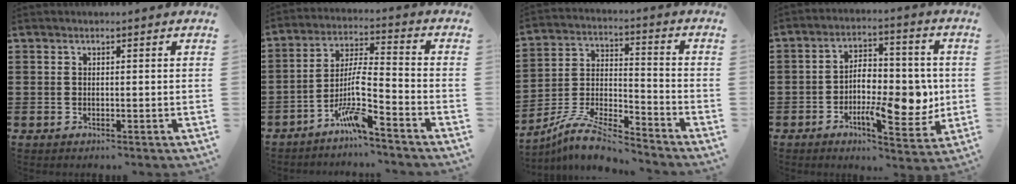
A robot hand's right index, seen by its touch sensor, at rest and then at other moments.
{"total": 8.4, "force": [-5.6, 0.8, 6.3], "torque": [-0.139, -0.009, -0.113]}
{"total": 8.8, "force": [-8.1, 0.6, 3.4], "torque": [-0.075, 0.004, -0.163]}
{"total": 10.6, "force": [-1.7, 4.9, 9.3], "torque": [-0.139, 0.005, -0.030]}